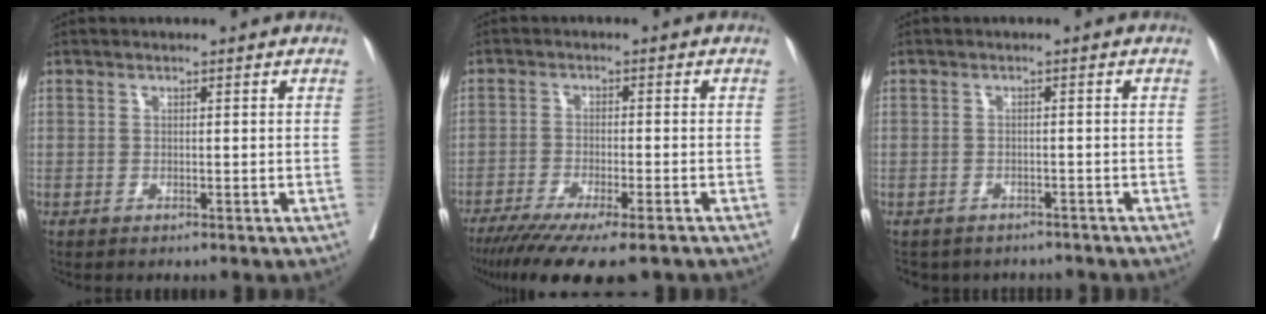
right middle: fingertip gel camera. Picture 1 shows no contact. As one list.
[{"total": 14.8, "force": [-11.6, 1.9, 9.0], "torque": [-0.136, -0.036, -0.180]}, {"total": 7.7, "force": [-6.9, 3.3, 1.3], "torque": [-0.022, 0.006, -0.080]}]